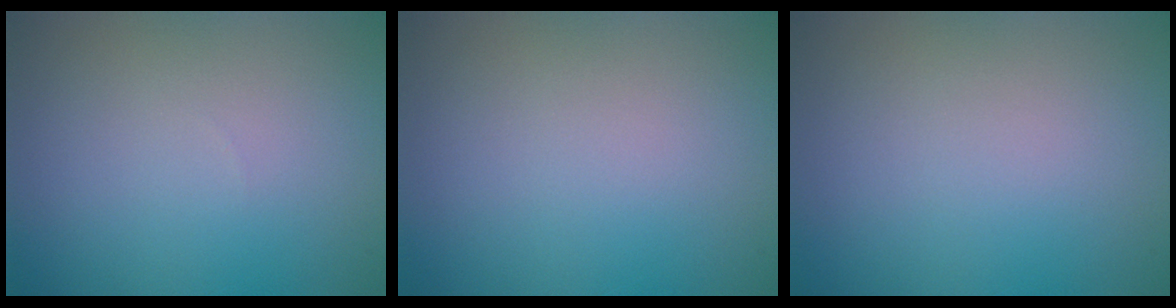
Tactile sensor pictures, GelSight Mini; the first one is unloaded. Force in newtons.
{"total": 0.0}
{"total": 0.0}